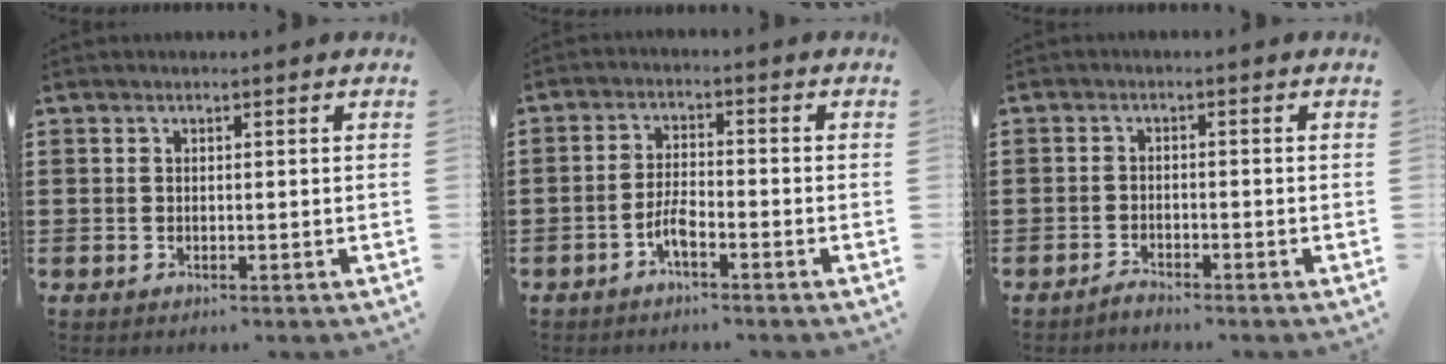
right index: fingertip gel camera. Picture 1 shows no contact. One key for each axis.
{"total": 3.5, "fx": -2.2, "fy": 0.8, "fz": 2.7, "tx": -0.069, "ty": -0.002, "tz": -0.047}
{"total": 1.6, "fx": -1.6, "fy": -0.2, "fz": 0.1, "tx": -0.007, "ty": -0.001, "tz": -0.032}